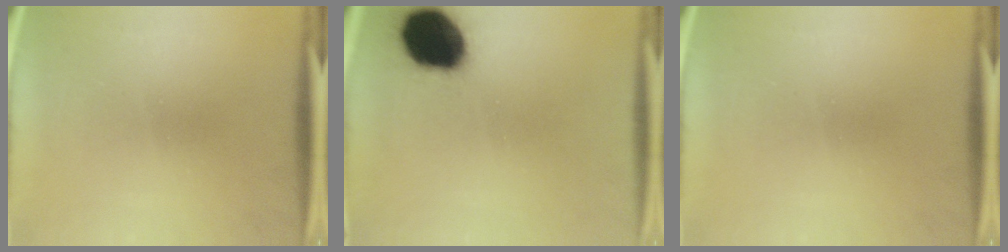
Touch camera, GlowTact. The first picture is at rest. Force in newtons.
{"total": 19.2}
{"total": 0.0}